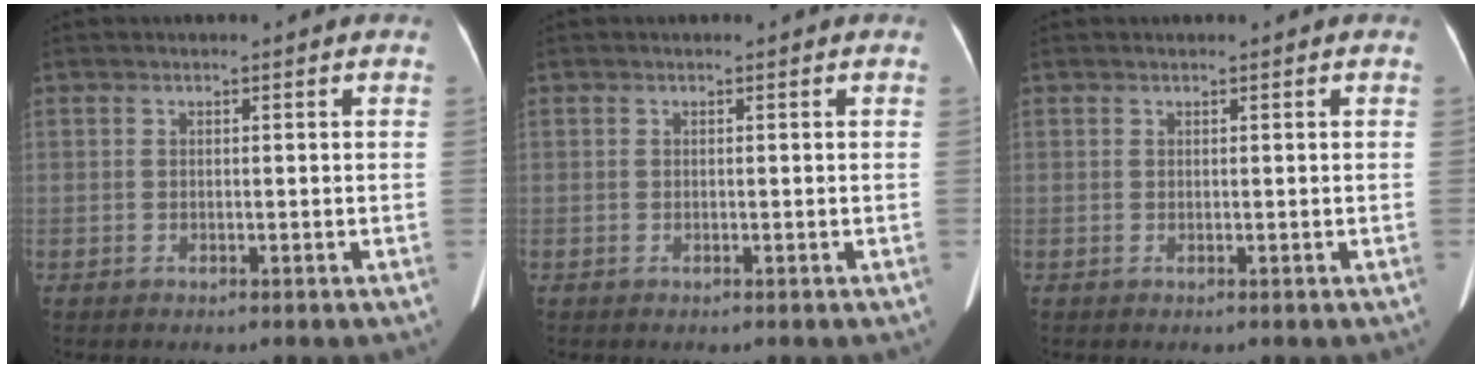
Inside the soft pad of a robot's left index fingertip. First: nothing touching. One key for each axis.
{"total": 0.0}
{"total": 1.4, "fx": -1.2, "fy": -0.2, "fz": -0.6, "tx": 0.013, "ty": -0.003, "tz": -0.020}